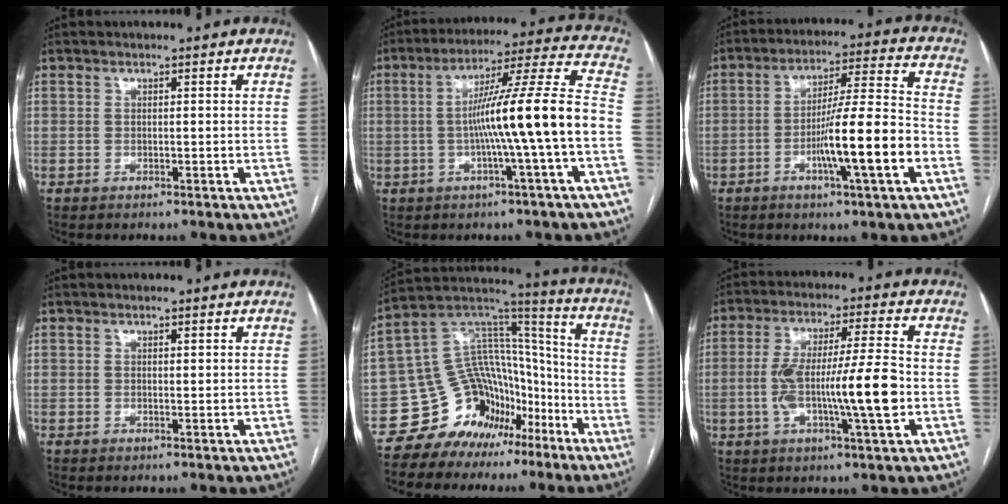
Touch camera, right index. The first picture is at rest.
{"total": 14.6, "force": [-2.7, -1.5, 14.3], "torque": [-0.224, 0.017, -0.048]}
{"total": 13.2, "force": [-4.4, -0.1, 12.4], "torque": [-0.206, 0.002, -0.073]}
{"total": 0.6, "force": [0.3, 0.2, 0.5], "torque": [-0.007, -0.001, 0.004]}
{"total": 15.3, "force": [-9.4, 10.9, 5.0], "torque": [-0.085, 0.098, -0.151]}
{"total": 13.1, "force": [-2.2, 0.7, 12.9], "torque": [-0.234, 0.006, -0.038]}